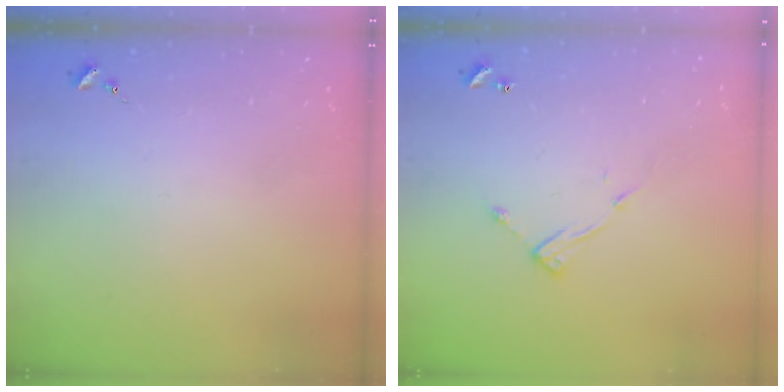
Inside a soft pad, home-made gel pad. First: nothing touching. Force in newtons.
{"total": 8.6, "press": 8.6, "slide": 0.4}